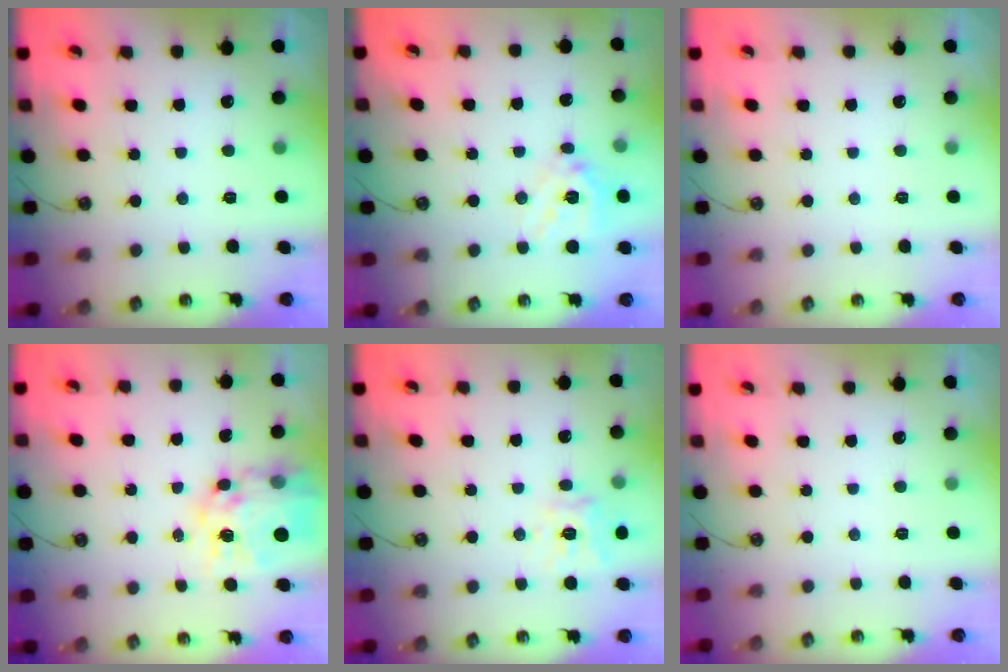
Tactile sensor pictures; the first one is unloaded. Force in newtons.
{"total": 13.7, "press": 13.6, "slide": 2.1}
{"total": 0.0}
{"total": 15.0, "press": 14.9, "slide": 1.5}
{"total": 12.1, "press": 11.9, "slide": 1.6}
{"total": 0.0}